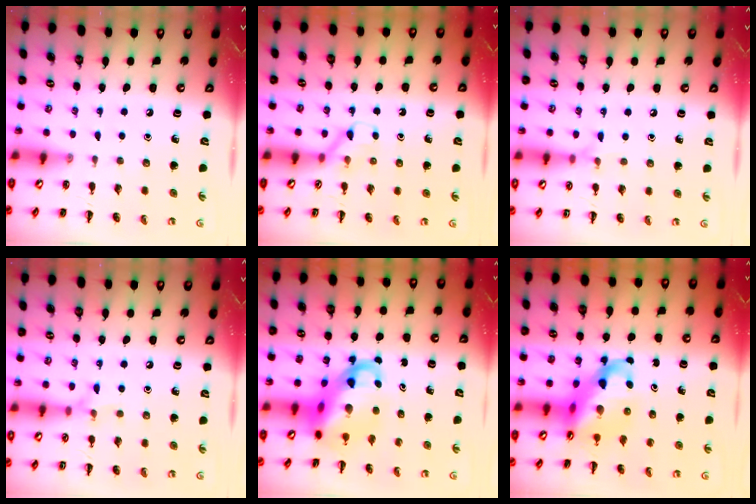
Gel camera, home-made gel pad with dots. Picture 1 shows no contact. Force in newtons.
{"total": 4.3, "press": 4.0, "slide": 1.5}
{"total": 5.8, "press": 5.5, "slide": 1.6}
{"total": 6.1, "press": 5.9, "slide": 1.3}
{"total": 10.3, "press": 9.9, "slide": 2.7}
{"total": 12.6, "press": 12.1, "slide": 3.4}